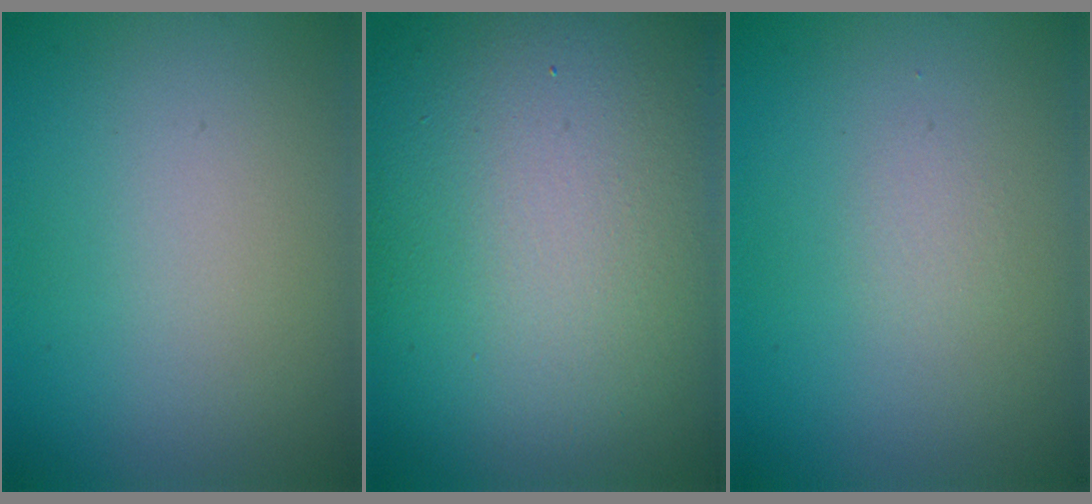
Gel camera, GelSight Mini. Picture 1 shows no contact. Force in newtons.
{"total": 19.7, "press": 19.7, "slide": 0.7}
{"total": 0.6, "press": 0.6, "slide": 0.0}